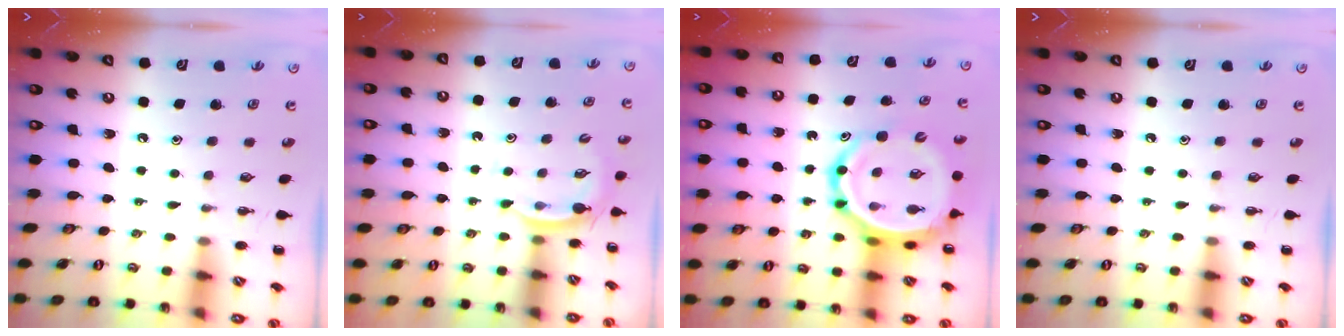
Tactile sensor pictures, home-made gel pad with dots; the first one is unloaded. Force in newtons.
{"total": 3.2, "press": 3.1, "slide": 0.8}
{"total": 14.6, "press": 13.9, "slide": 4.2}
{"total": 0.0}